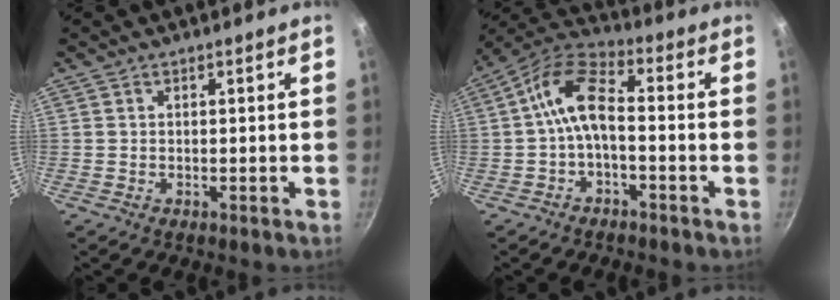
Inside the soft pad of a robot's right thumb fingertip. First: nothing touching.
{"total": 9.2, "force": [-1.6, 4.4, 7.9], "torque": [-0.154, 0.043, -0.042]}